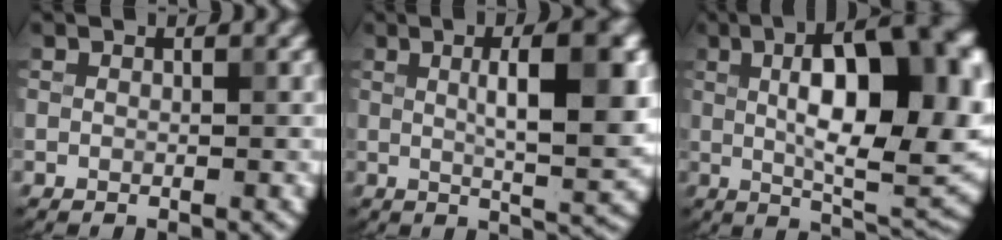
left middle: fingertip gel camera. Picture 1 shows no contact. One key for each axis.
{"total": 7.3, "fx": 1.3, "fy": 1.5, "fz": 7.0, "tx": -0.097, "ty": 0.006, "tz": 0.026}
{"total": 14.0, "fx": 2.6, "fy": 5.4, "fz": 12.7, "tx": -0.167, "ty": 0.011, "tz": 0.039}